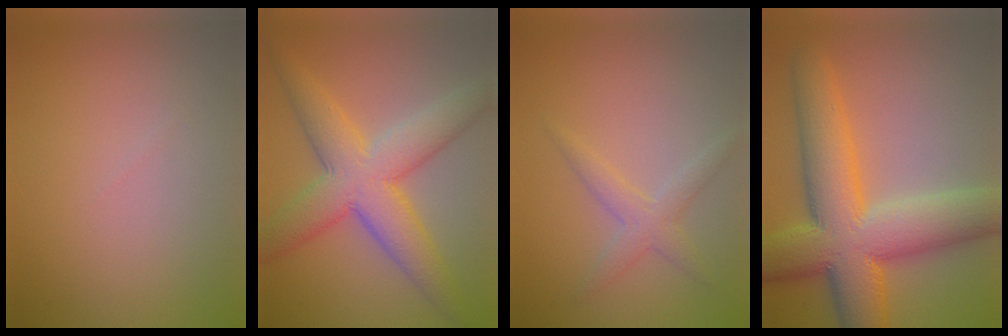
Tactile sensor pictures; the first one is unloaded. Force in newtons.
{"total": 8.3, "press": 8.3, "slide": 0.1}
{"total": 2.3, "press": 2.3, "slide": 0.0}
{"total": 12.9, "press": 12.9, "slide": 0.3}